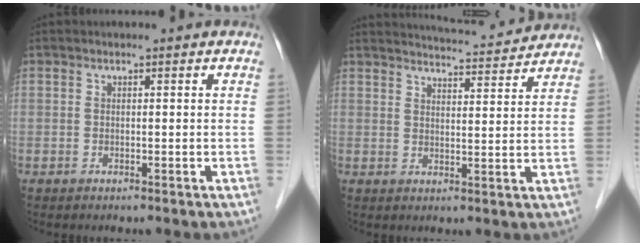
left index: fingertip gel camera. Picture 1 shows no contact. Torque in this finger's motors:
{"motor_torque": [0.96, -1.04, 0.07, -0.01]}